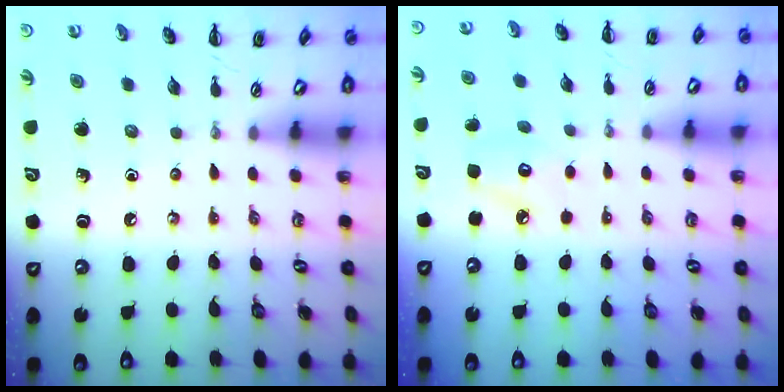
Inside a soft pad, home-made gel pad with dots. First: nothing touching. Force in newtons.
{"total": 4.1, "press": 4.0, "slide": 0.8}